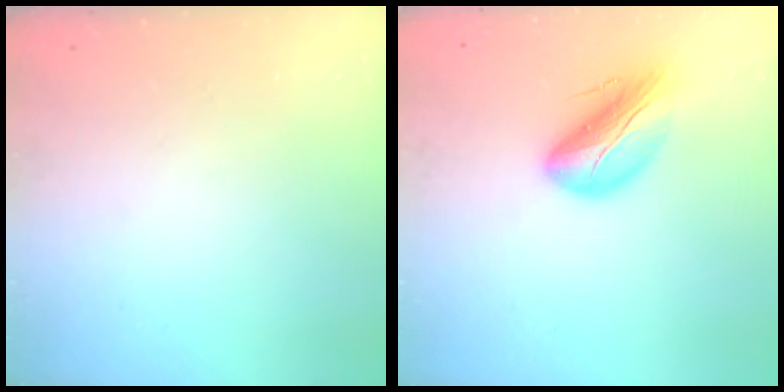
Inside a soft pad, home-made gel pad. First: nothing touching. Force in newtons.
{"total": 14.2, "press": 13.6, "slide": 3.9}